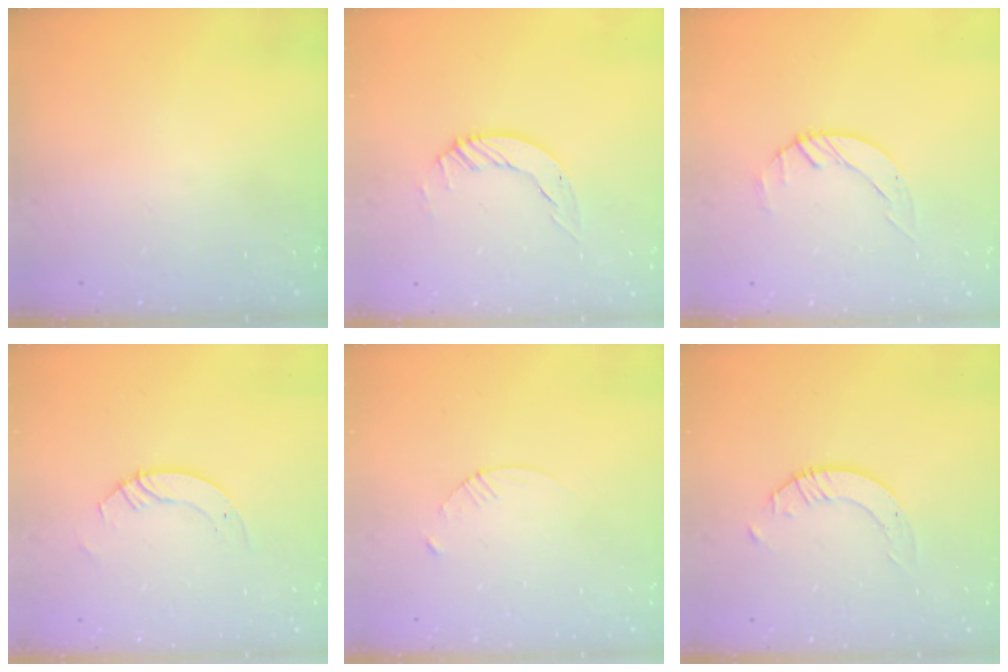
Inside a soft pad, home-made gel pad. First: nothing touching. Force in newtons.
{"total": 5.9, "press": 5.9, "slide": 0.4}
{"total": 1.4, "press": 1.4, "slide": 0.2}
{"total": 3.7, "press": 3.7, "slide": 0.3}
{"total": 3.4, "press": 3.3, "slide": 0.3}
{"total": 2.7, "press": 2.7, "slide": 0.2}